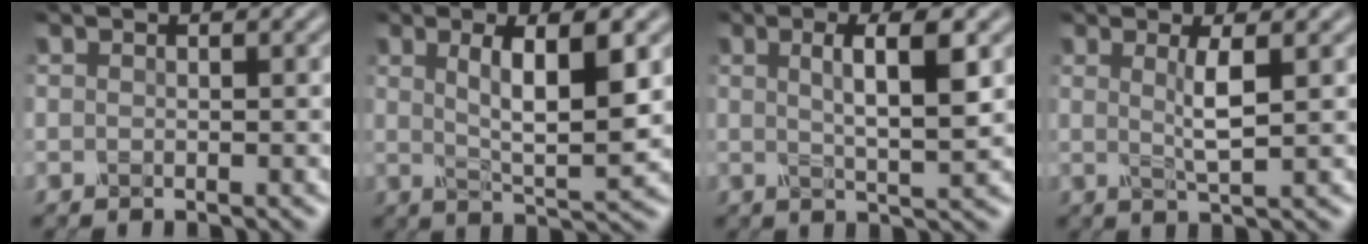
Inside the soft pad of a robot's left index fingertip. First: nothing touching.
{"total": 5.9, "force": [1.2, 1.4, 5.6], "torque": [-0.092, -0.005, 0.030]}
{"total": 4.6, "force": [0.8, 0.8, 4.5], "torque": [-0.074, 0.001, 0.020]}
{"total": 2.4, "force": [0.2, 0.2, 2.4], "torque": [-0.047, -0.004, 0.012]}